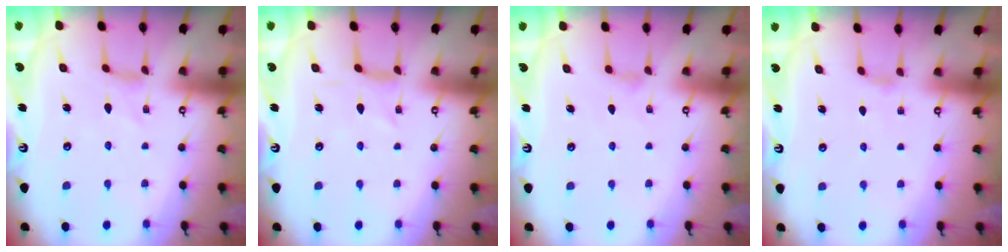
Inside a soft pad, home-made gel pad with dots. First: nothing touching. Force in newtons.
{"total": 2.1, "press": 2.1, "slide": 0.5}
{"total": 2.8, "press": 2.8, "slide": 0.6}
{"total": 1.1, "press": 1.0, "slide": 0.3}